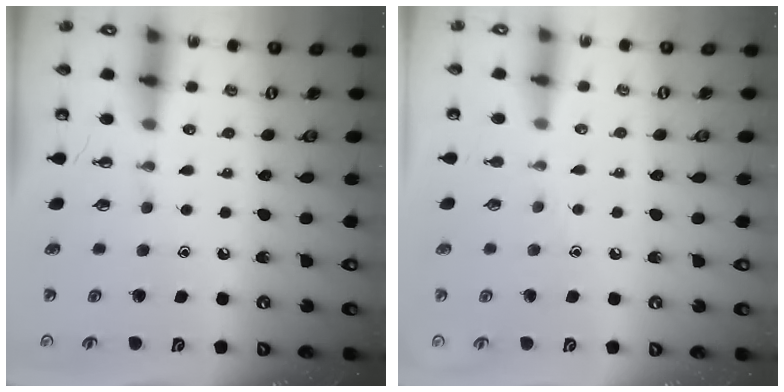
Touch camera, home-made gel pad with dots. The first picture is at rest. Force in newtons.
{"total": 5.0, "press": 5.0, "slide": 0.6}